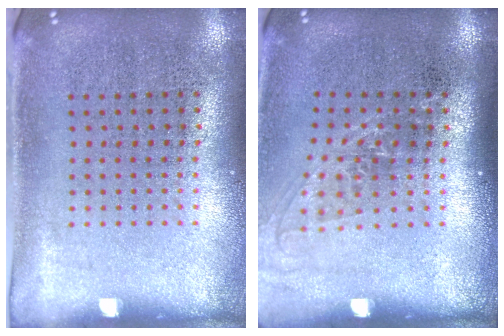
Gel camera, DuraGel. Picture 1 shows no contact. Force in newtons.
{"total": 1.2, "press": 1.0, "slide": 0.7}